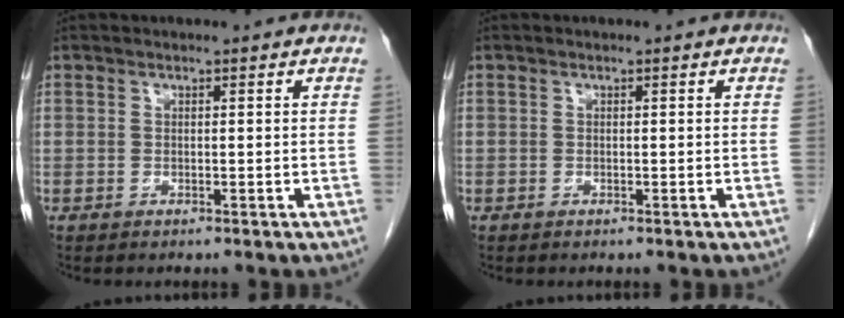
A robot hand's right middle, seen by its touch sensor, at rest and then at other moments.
{"total": 0.0}